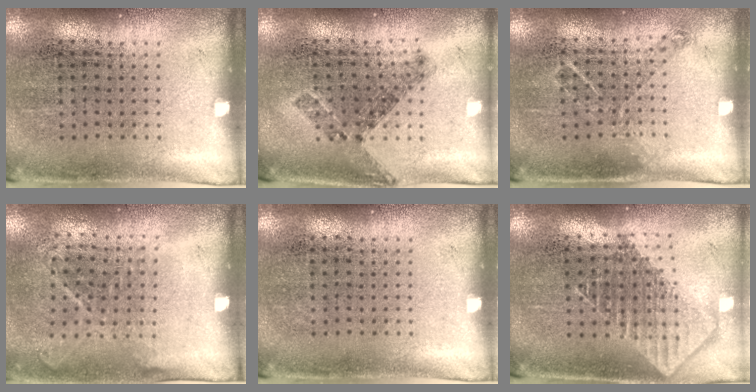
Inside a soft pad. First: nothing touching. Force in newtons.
{"total": 0.8, "press": 0.8, "slide": 0.3}
{"total": 0.8, "press": 0.8, "slide": 0.2}
{"total": 1.1, "press": 1.0, "slide": 0.5}
{"total": 0.0}
{"total": 1.9, "press": 1.5, "slide": 1.1}